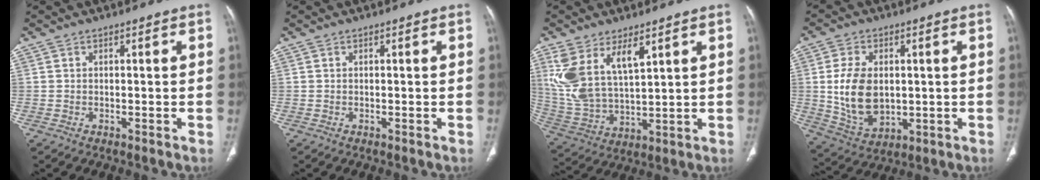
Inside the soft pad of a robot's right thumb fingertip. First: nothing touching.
{"total": 0.0}
{"total": 13.4, "force": [6.6, 6.3, 9.8], "torque": [-0.196, -0.024, 0.148]}
{"total": 12.4, "force": [0.7, 8.0, 9.4], "torque": [-0.163, -0.011, 0.029]}